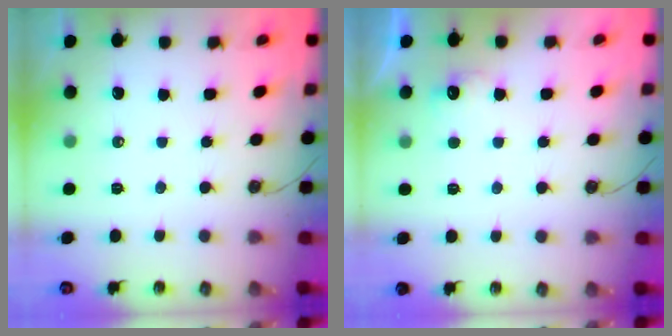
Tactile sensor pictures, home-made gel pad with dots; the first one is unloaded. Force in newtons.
{"total": 5.6, "press": 5.5, "slide": 1.1}